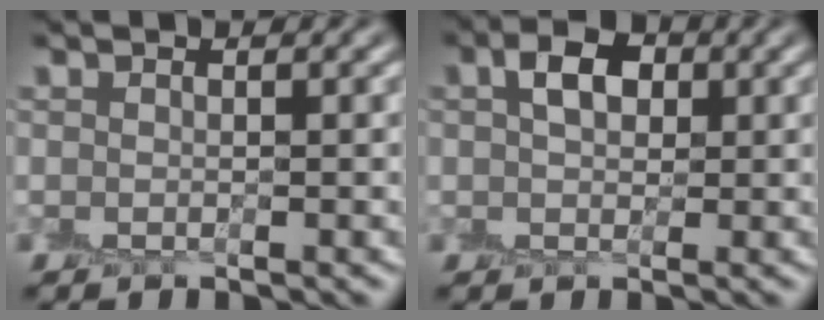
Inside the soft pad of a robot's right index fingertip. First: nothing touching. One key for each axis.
{"total": 3.0, "fx": 1.0, "fy": 2.1, "fz": 1.9, "tx": -0.037, "ty": 0.010, "tz": 0.011}